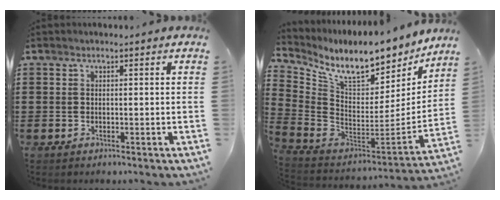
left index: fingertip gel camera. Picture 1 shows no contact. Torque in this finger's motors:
{"motor_torque": [1.06, -1.08, 0.80, 0.14]}